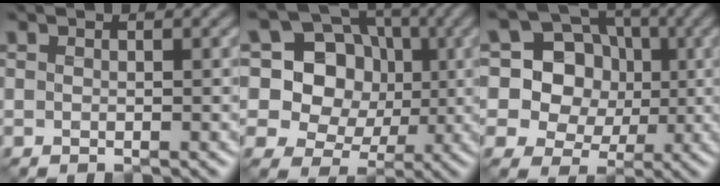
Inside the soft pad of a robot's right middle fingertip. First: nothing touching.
{"total": 11.0, "force": [1.6, 9.6, 5.2], "torque": [-0.112, 0.035, 0.006]}
{"total": 10.0, "force": [1.7, 9.0, 3.9], "torque": [-0.093, 0.033, 0.021]}